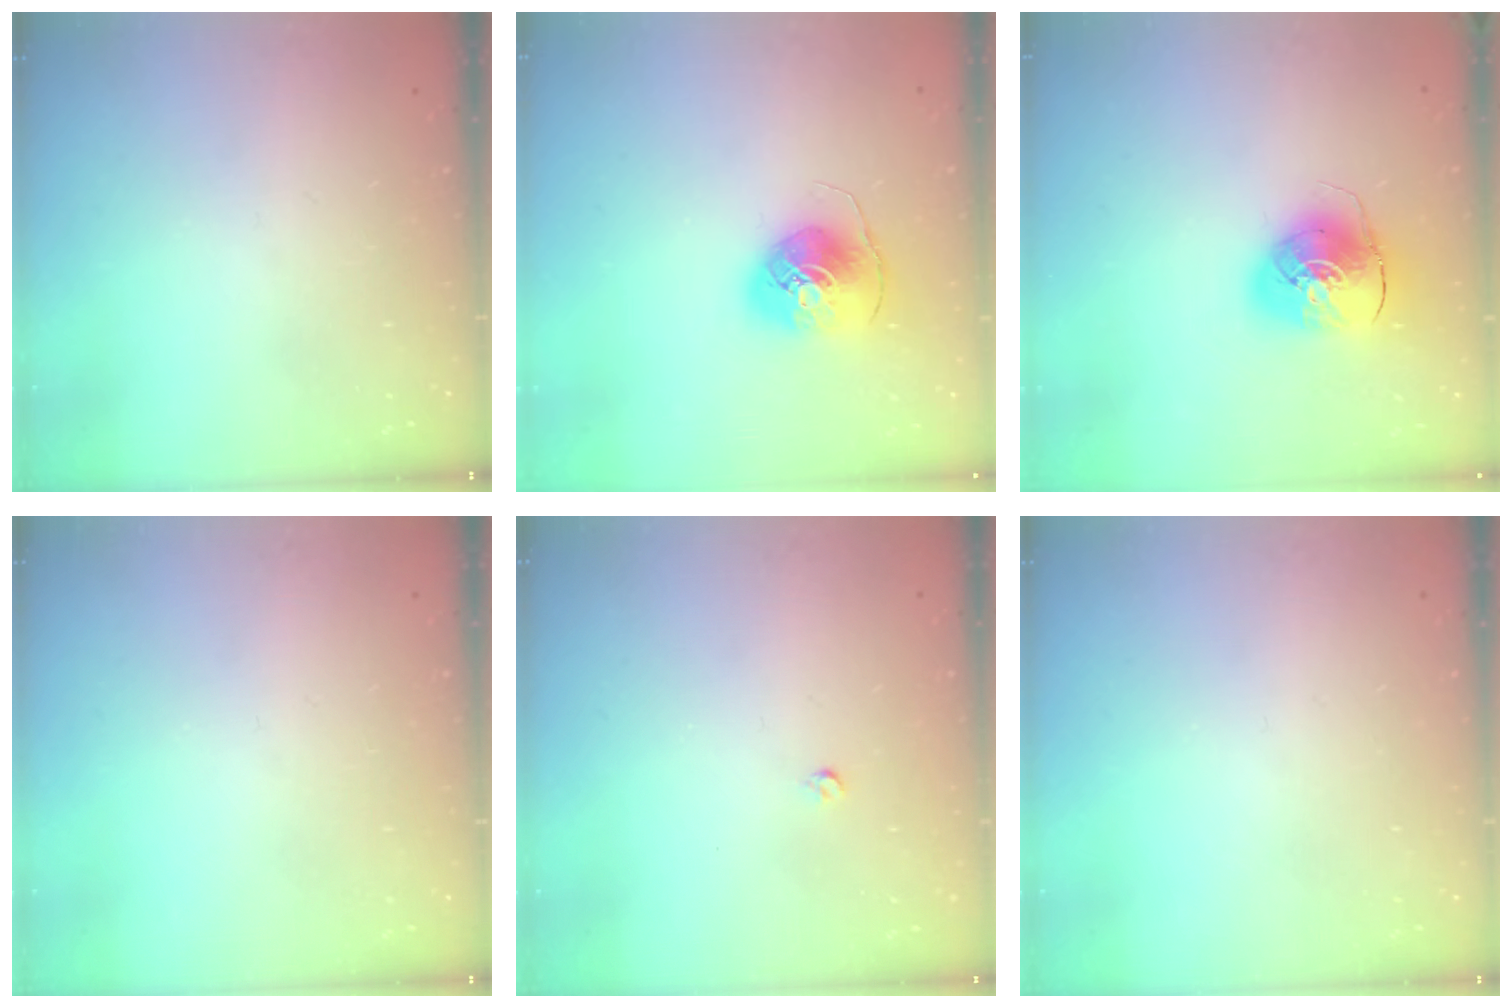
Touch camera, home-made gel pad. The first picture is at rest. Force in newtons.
{"total": 8.1, "press": 8.0, "slide": 1.2}
{"total": 10.4, "press": 10.3, "slide": 1.8}
{"total": 0.0}
{"total": 2.6, "press": 2.5, "slide": 0.4}
{"total": 0.0}